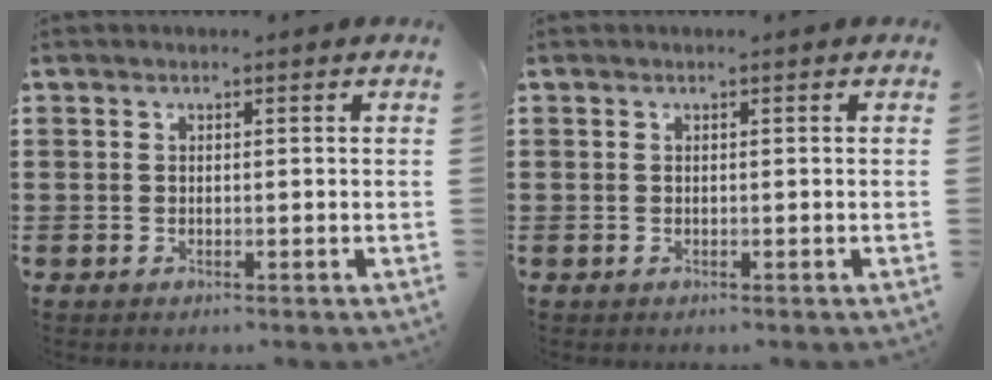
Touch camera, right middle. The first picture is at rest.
{"total": 0.0}